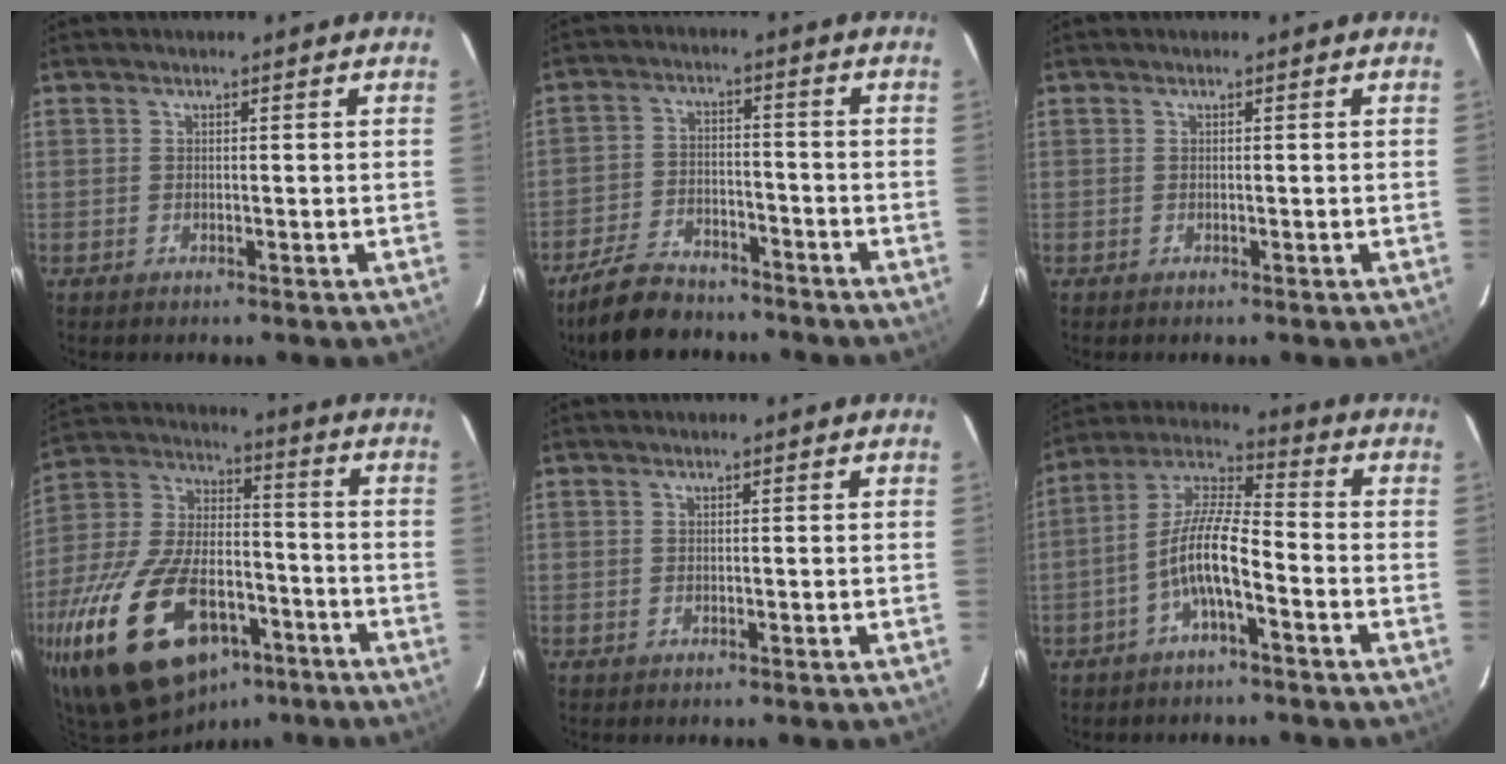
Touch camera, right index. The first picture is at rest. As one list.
[{"total": 15.6, "force": [-12.7, 6.1, 6.7], "torque": [-0.153, -0.001, -0.209]}, {"total": 0.0}, {"total": 28.4, "force": [-15.6, 14.4, 18.8], "torque": [-0.379, -0.015, -0.247]}, {"total": 0.0}, {"total": 9.3, "force": [-4.0, 2.1, 8.1], "torque": [-0.175, 0.011, -0.078]}]